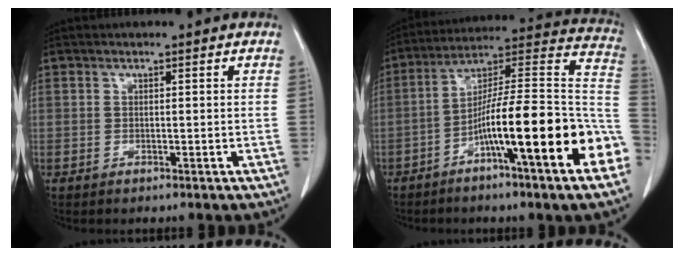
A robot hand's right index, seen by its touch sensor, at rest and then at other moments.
{"total": 23.2, "force": [-8.8, 1.3, 21.5], "torque": [-0.256, 0.015, -0.137]}